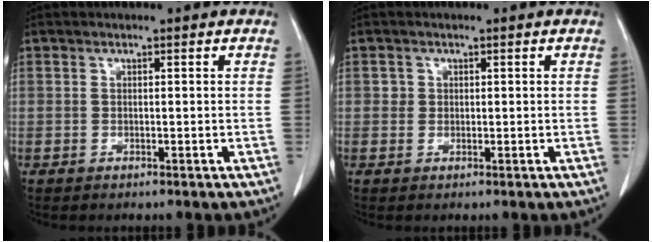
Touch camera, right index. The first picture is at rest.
{"total": 1.1, "force": [0.2, 1.1, 0.1], "torque": [0.007, 0.003, 0.001]}